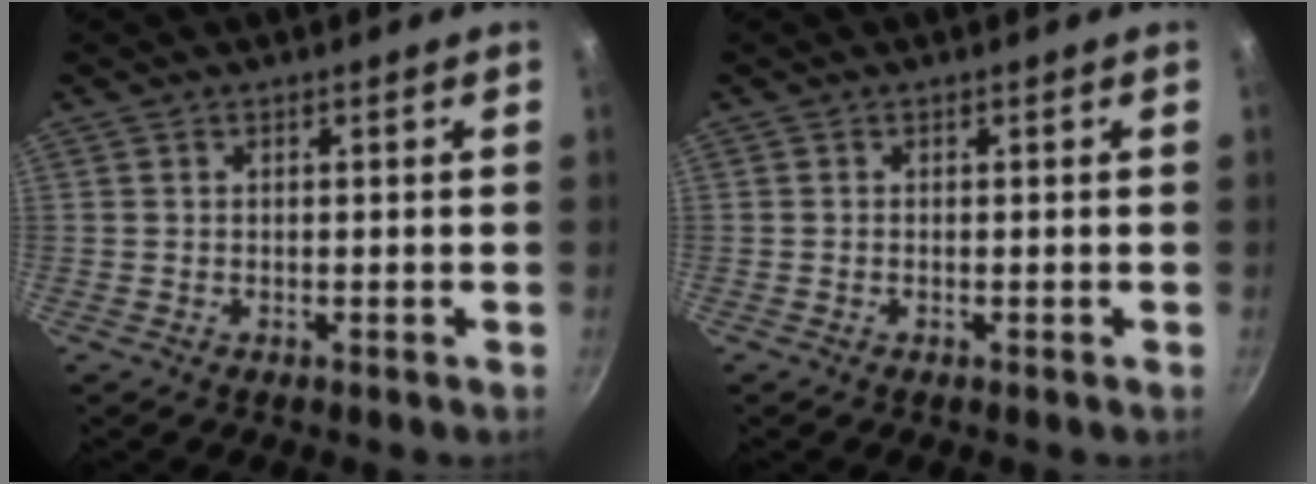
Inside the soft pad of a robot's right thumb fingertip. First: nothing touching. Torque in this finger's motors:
{"motor_torque": [-0.21, -0.07, -0.11, -0.03, -0.02]}